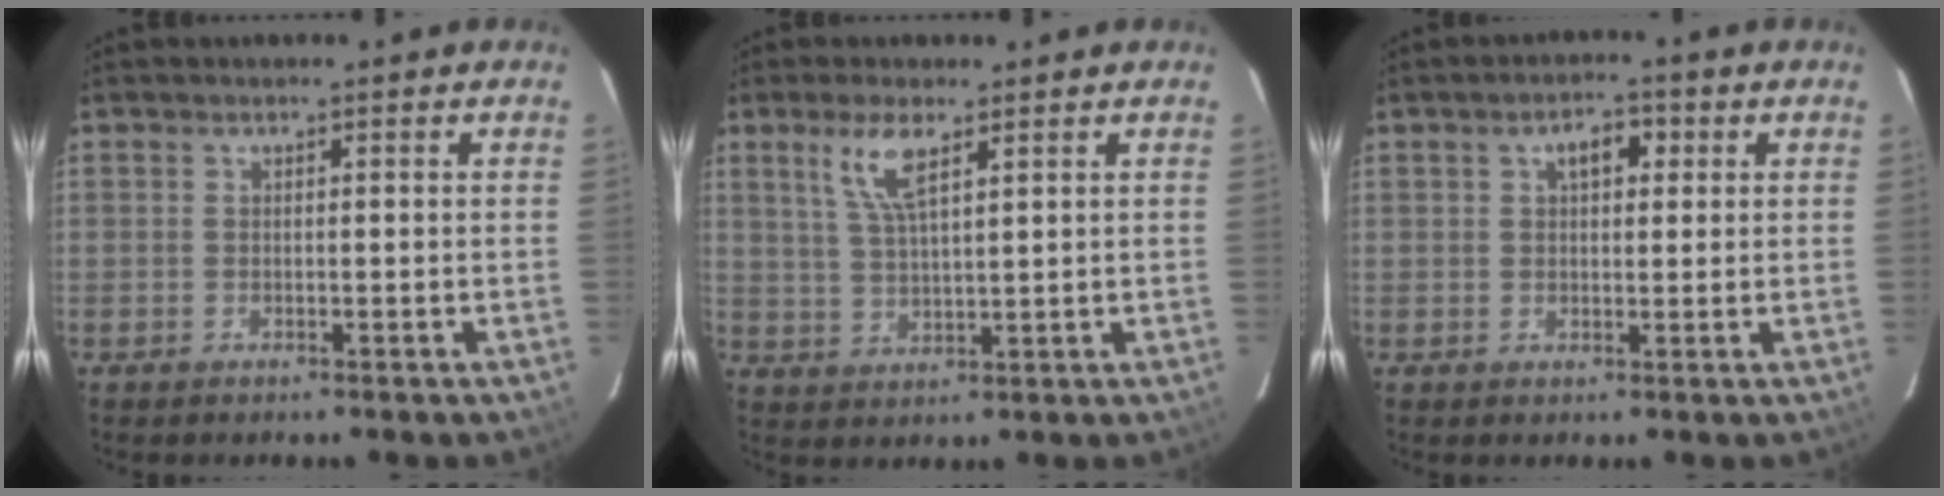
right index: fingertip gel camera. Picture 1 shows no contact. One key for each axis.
{"total": 6.2, "fx": 3.4, "fy": 1.6, "fz": 4.9, "tx": -0.101, "ty": 0.001, "tz": 0.072}
{"total": 4.2, "fx": 1.5, "fy": 2.4, "fz": 3.1, "tx": -0.047, "ty": 0.015, "tz": 0.024}